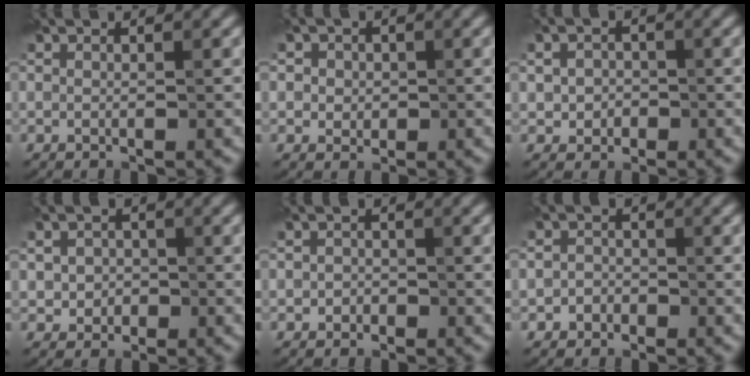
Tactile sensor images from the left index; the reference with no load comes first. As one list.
[{"total": 2.5, "force": [0.7, 2.2, 1.0], "torque": [-0.008, 0.005, 0.001]}, {"total": 2.4, "force": [-0.1, 2.1, 1.1], "torque": [-0.014, -0.002, -0.004]}, {"total": 2.7, "force": [-0.1, 2.4, 1.3], "torque": [-0.008, -0.002, -0.005]}, {"total": 1.1, "force": [-0.5, 0.9, 0.3], "torque": [-0.001, -0.002, -0.011]}, {"total": 1.6, "force": [-0.8, 1.4, 0.2], "torque": [0.009, 0.005, -0.020]}]